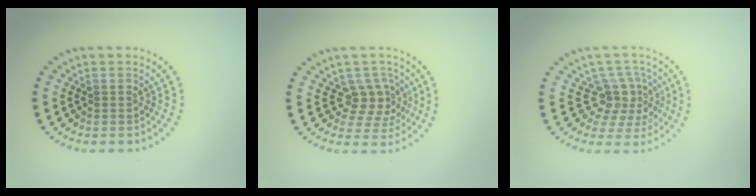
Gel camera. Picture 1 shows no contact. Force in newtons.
{"total": 3.2, "press": 2.8, "slide": 1.6}
{"total": 3.8, "press": 2.7, "slide": 2.6}